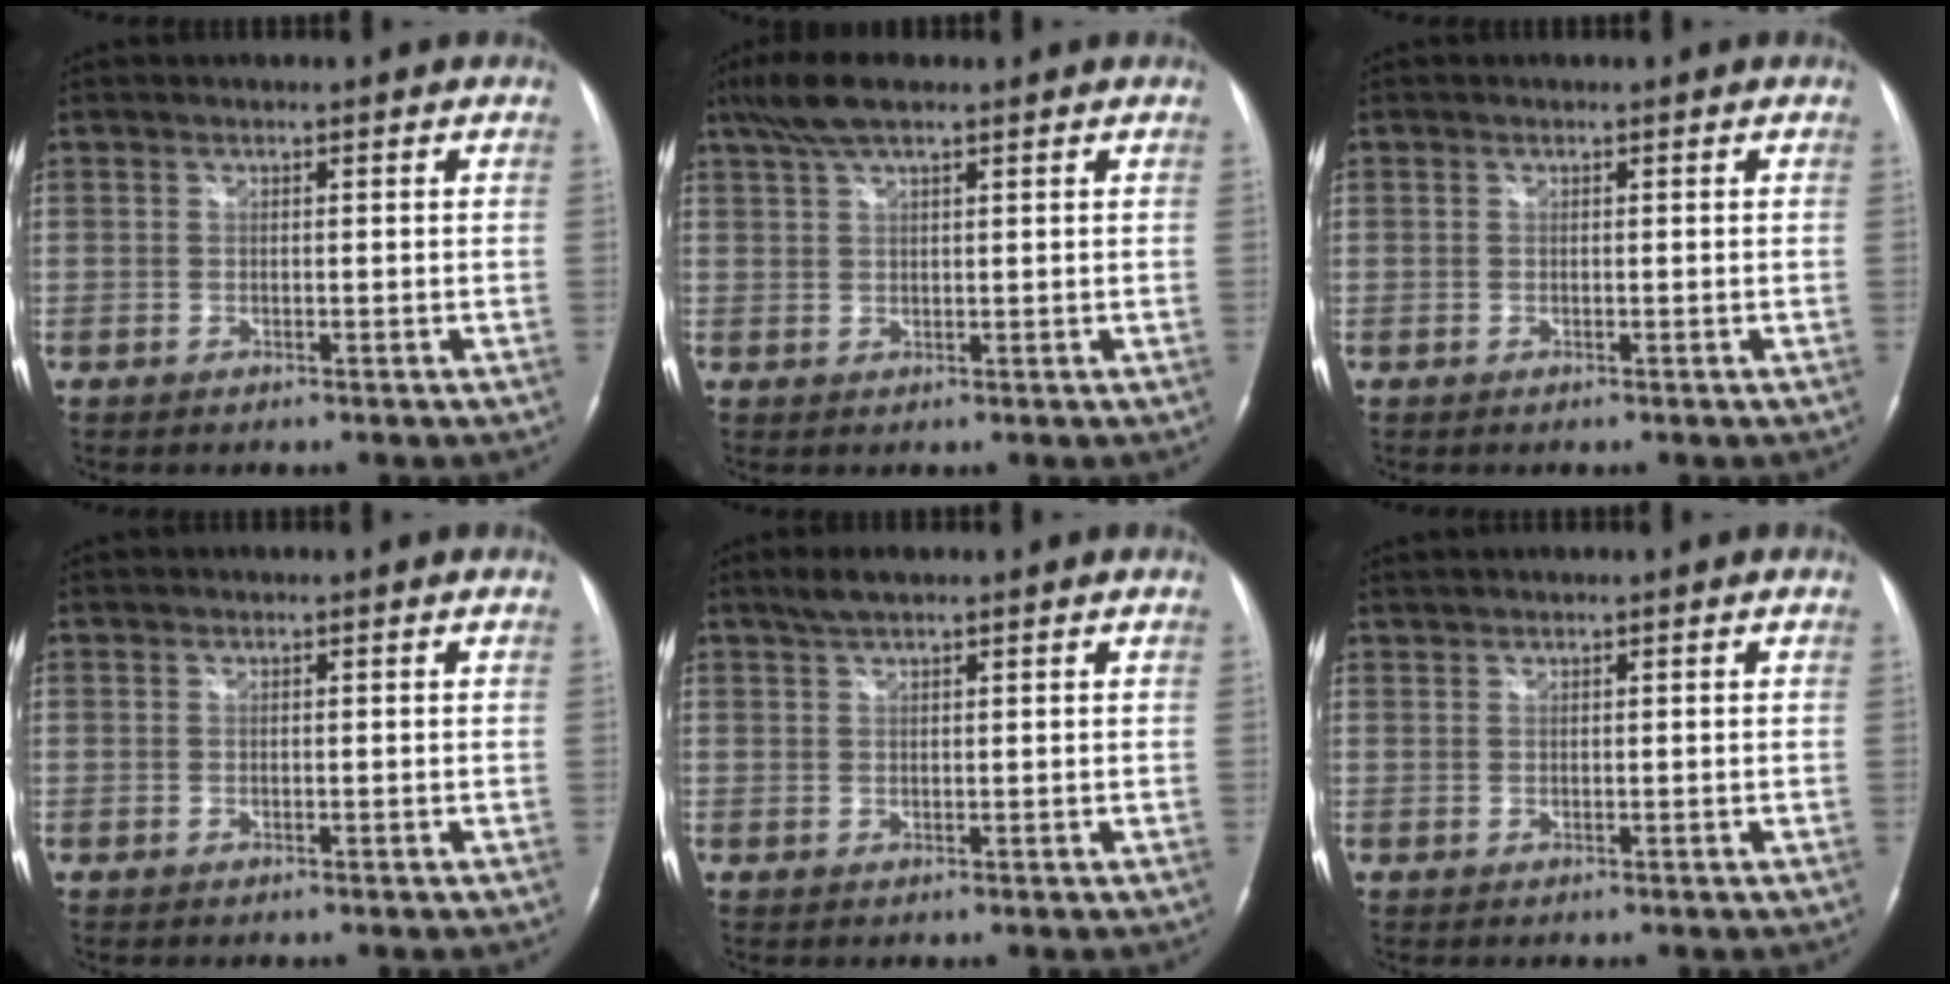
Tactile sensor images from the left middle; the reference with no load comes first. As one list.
[{"total": 5.6, "force": [4.0, 1.1, 3.7], "torque": [-0.083, 0.019, 0.076]}, {"total": 0.0}, {"total": 0.0}, {"total": 2.6, "force": [2.1, 0.3, 1.6], "torque": [-0.036, 0.006, 0.042]}, {"total": 1.0, "force": [1.0, -0.1, 0.2], "torque": [-0.009, 0.010, 0.026]}]